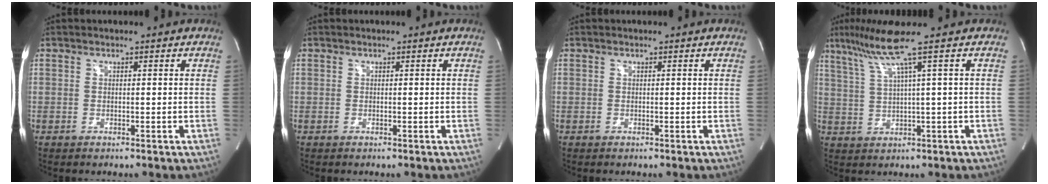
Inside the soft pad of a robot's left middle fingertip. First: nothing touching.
{"total": 0.0}
{"total": 0.0}
{"total": 7.3, "force": [4.2, -2.4, 5.5], "torque": [-0.111, 0.012, 0.084]}